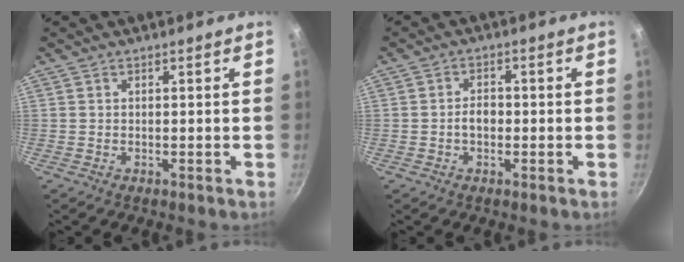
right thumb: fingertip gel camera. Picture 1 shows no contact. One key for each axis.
{"total": 2.9, "fx": -0.6, "fy": 2.0, "fz": 2.0, "tx": -0.019, "ty": 0.013, "tz": -0.010}